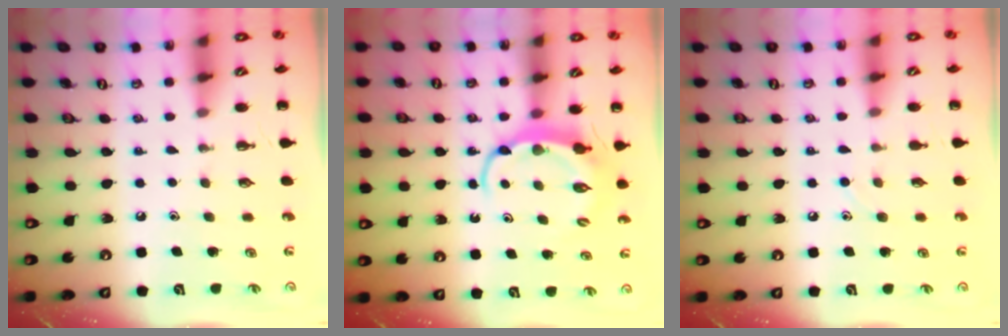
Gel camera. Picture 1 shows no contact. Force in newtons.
{"total": 6.2, "press": 6.2, "slide": 0.6}
{"total": 5.8, "press": 5.3, "slide": 2.3}